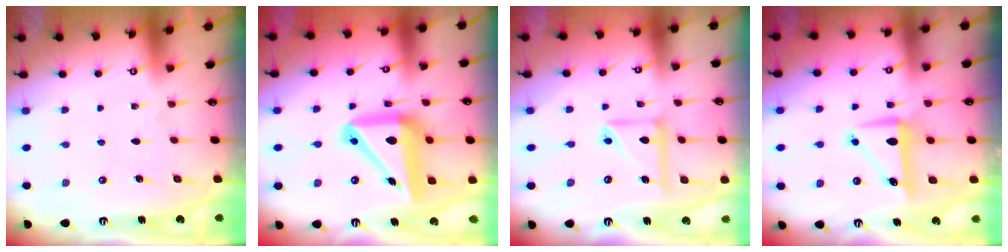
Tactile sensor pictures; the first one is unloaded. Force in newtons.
{"total": 17.9, "press": 17.7, "slide": 2.7}
{"total": 11.2, "press": 11.1, "slide": 1.6}
{"total": 8.3, "press": 8.3, "slide": 0.4}